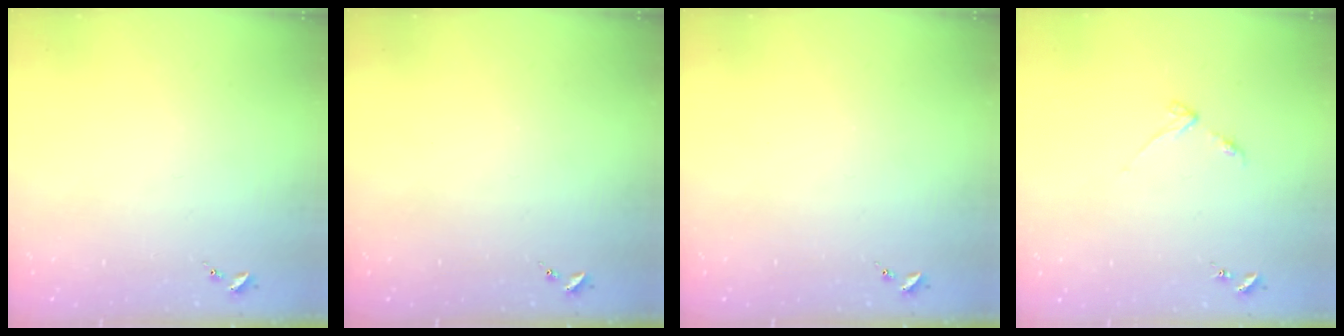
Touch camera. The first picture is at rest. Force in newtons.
{"total": 0.0}
{"total": 0.0}
{"total": 3.4, "press": 3.4, "slide": 0.4}